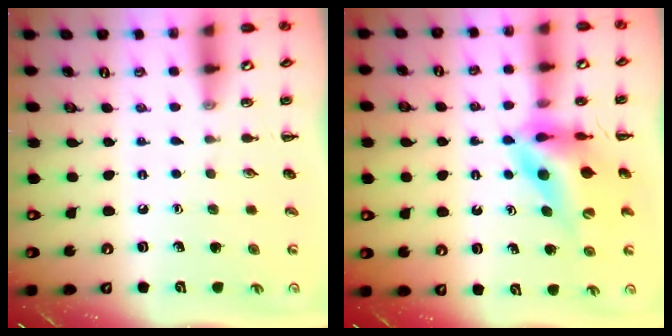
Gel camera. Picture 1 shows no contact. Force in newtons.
{"total": 12.0, "press": 11.4, "slide": 3.9}